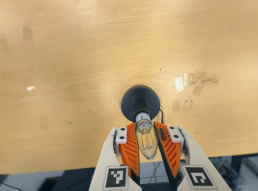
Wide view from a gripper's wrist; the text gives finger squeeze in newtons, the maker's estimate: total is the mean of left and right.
{"total": 16.4, "left": 16.3, "right": 16.4}